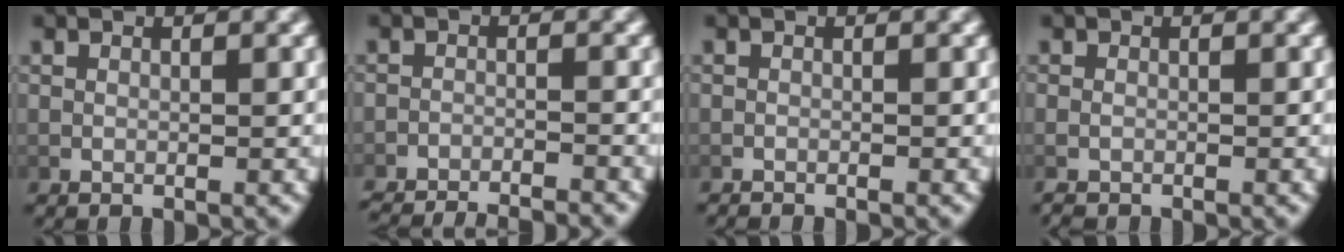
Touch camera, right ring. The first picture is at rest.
{"total": 7.4, "force": [-7.2, 1.6, 0.8], "torque": [0.005, -0.012, -0.117]}
{"total": 0.8, "force": [-0.8, -0.2, -0.1], "torque": [-0.001, -0.005, -0.012]}
{"total": 0.8, "force": [-0.7, 0.3, 0.3], "torque": [-0.013, -0.011, -0.006]}